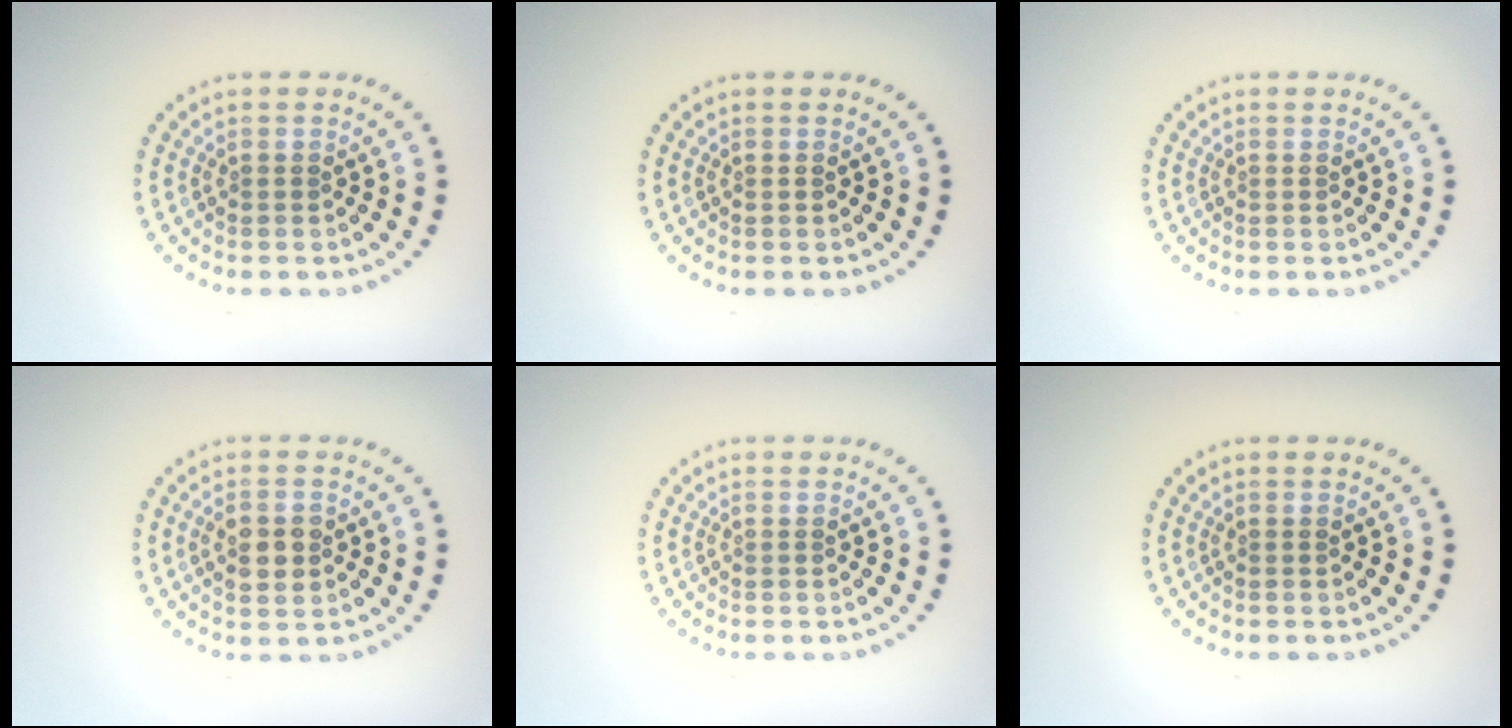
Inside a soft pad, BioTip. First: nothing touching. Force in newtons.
{"total": 0.0}
{"total": 0.0}
{"total": 2.9, "press": 2.9, "slide": 0.2}
{"total": 0.0}
{"total": 0.0}